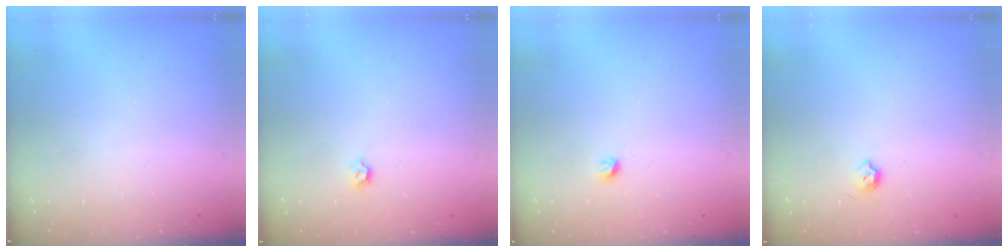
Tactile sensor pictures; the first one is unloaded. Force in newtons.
{"total": 3.1, "press": 3.0, "slide": 0.8}
{"total": 3.6, "press": 3.5, "slide": 0.6}
{"total": 4.0, "press": 3.9, "slide": 0.7}